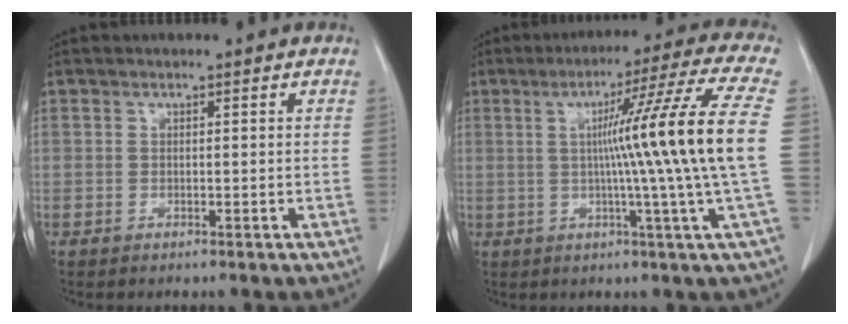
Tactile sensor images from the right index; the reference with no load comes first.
{"total": 16.3, "force": [0.6, -3.5, 16.0], "torque": [-0.225, -0.004, -0.001]}